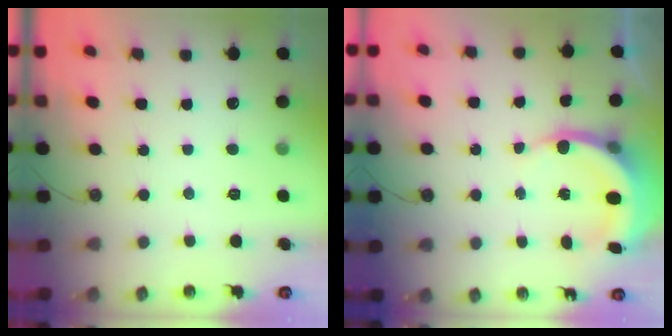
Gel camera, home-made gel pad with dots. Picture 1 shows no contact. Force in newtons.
{"total": 6.1, "press": 6.1, "slide": 1.0}